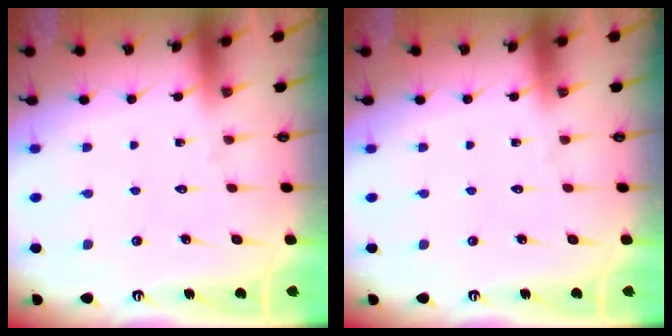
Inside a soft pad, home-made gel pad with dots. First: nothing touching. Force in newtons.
{"total": 0.0}